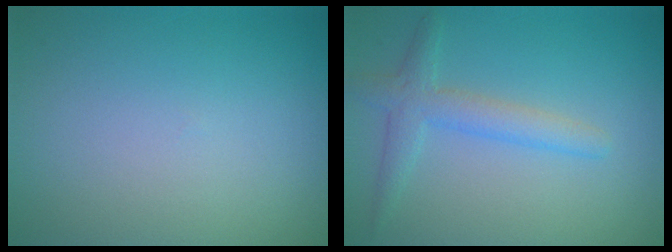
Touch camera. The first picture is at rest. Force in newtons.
{"total": 2.8, "press": 2.7, "slide": 0.2}